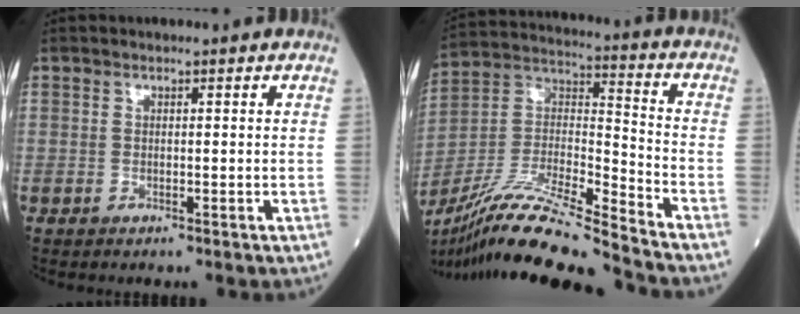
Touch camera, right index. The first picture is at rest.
{"total": 20.0, "force": [-17.5, -0.8, 9.7], "torque": [-0.211, -0.010, -0.324]}